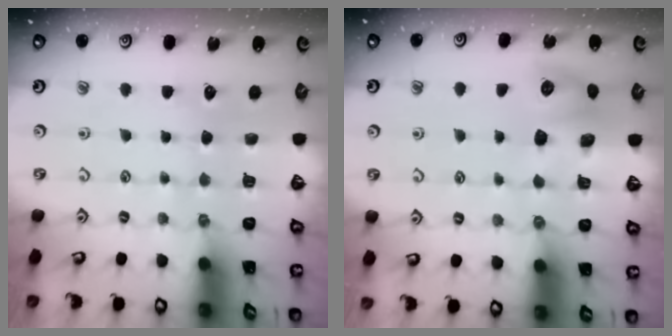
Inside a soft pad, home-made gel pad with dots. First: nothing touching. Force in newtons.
{"total": 7.5, "press": 7.5, "slide": 0.3}